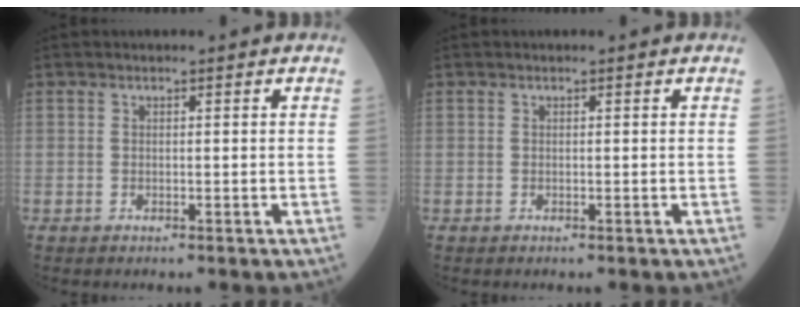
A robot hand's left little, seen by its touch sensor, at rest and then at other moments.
{"total": 0.0}